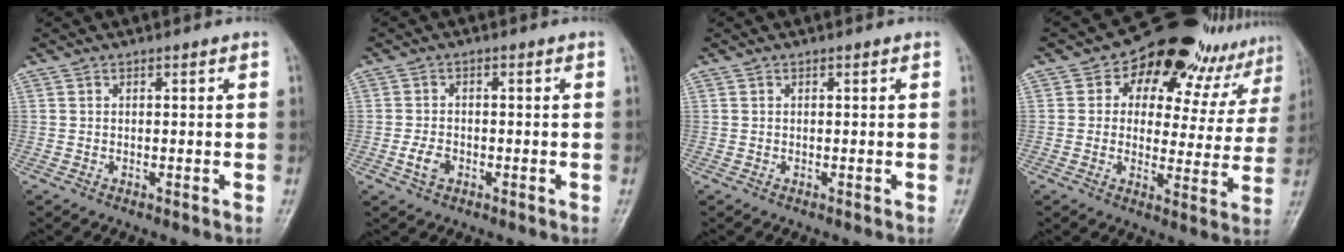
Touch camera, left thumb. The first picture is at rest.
{"total": 3.2, "force": [-1.2, 2.2, 2.0], "torque": [-0.035, 0.007, -0.023]}
{"total": 0.0}
{"total": 21.0, "force": [13.5, 11.4, 11.3], "torque": [-0.106, -0.027, 0.166]}